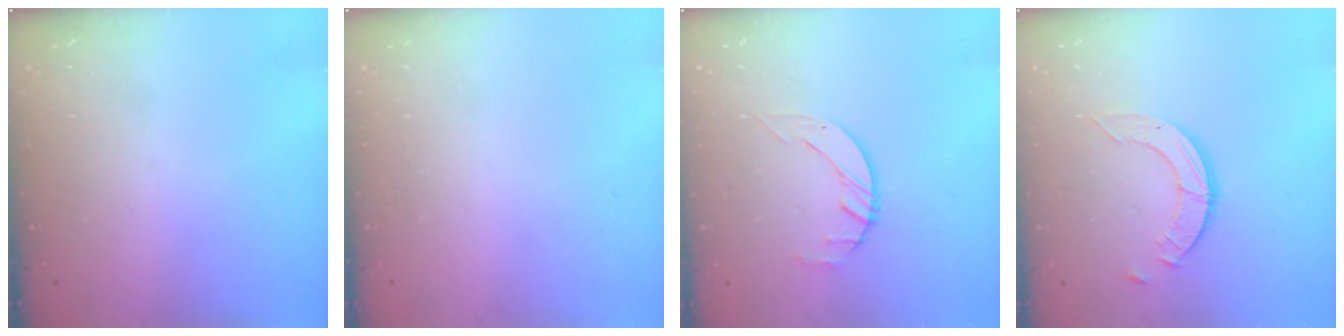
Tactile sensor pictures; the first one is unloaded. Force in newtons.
{"total": 0.0}
{"total": 2.1, "press": 2.0, "slide": 0.3}
{"total": 3.7, "press": 3.6, "slide": 0.4}